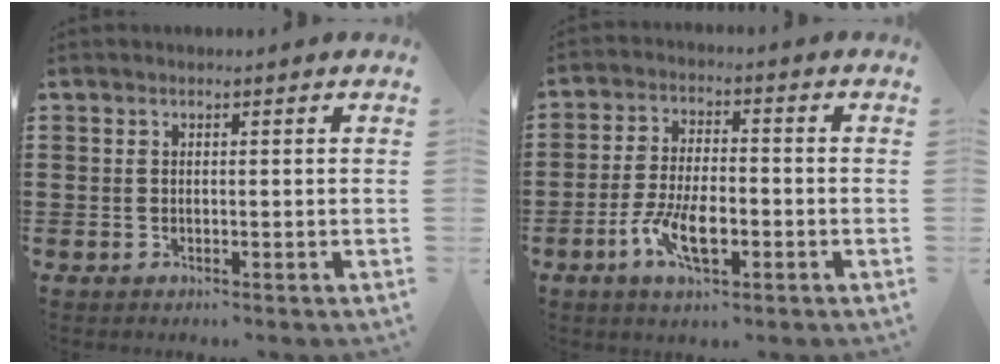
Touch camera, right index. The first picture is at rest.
{"total": 8.1, "force": [-3.3, 3.2, 6.7], "torque": [-0.142, -0.009, -0.060]}